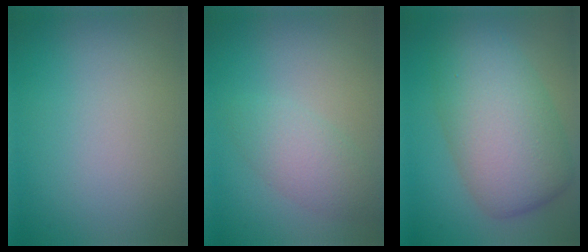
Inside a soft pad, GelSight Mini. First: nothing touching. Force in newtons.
{"total": 2.7, "press": 2.7, "slide": 0.0}
{"total": 9.0, "press": 9.0, "slide": 0.1}